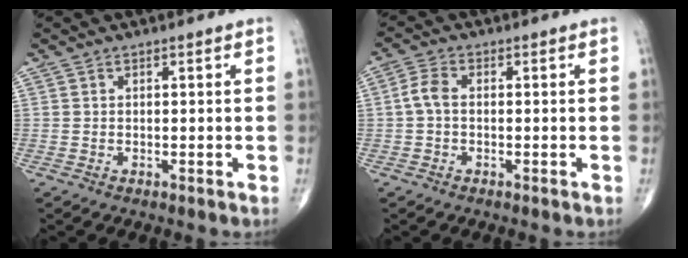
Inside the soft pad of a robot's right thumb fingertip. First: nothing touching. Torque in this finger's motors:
{"motor_torque": [-0.30, 0.42, 0.29, -0.04, 0.02]}